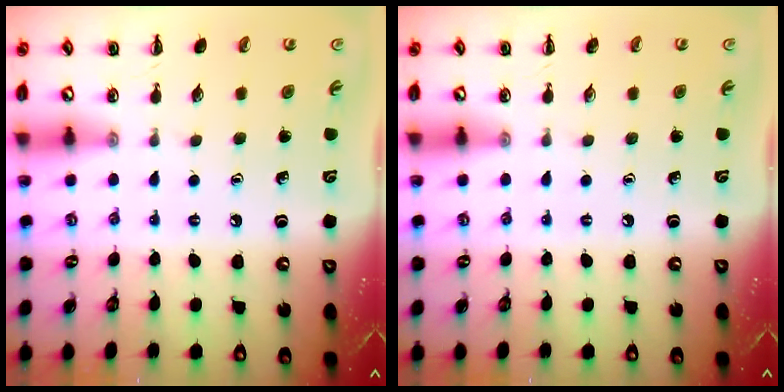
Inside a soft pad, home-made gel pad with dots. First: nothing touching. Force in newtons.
{"total": 0.0}